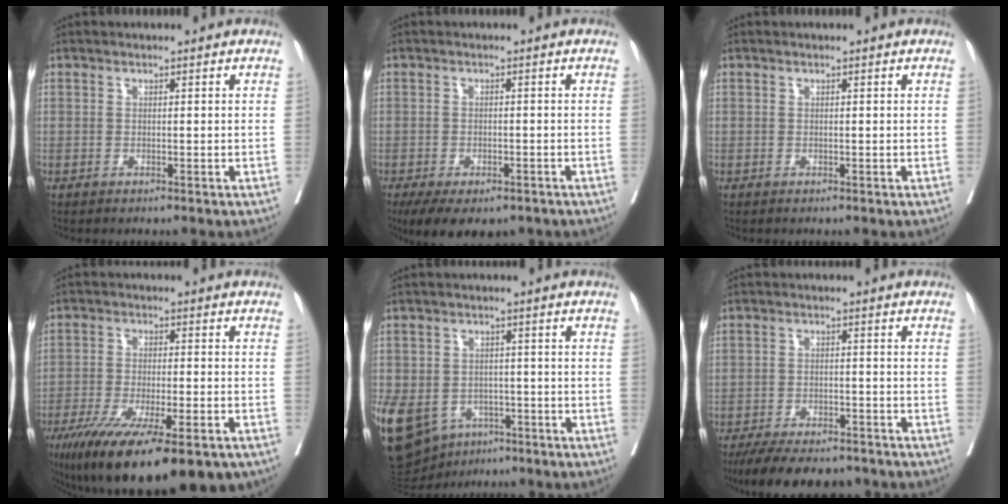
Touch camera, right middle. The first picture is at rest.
{"total": 8.9, "force": [-6.1, 4.2, 5.0], "torque": [-0.072, -0.006, -0.089]}
{"total": 0.0}
{"total": 20.4, "force": [-13.9, 4.3, 14.3], "torque": [-0.208, -0.043, -0.212]}
{"total": 26.8, "force": [-11.4, 20.7, 12.5], "torque": [-0.401, -0.021, -0.164]}
{"total": 12.7, "force": [-10.9, 3.3, 5.5], "torque": [-0.087, -0.006, -0.157]}